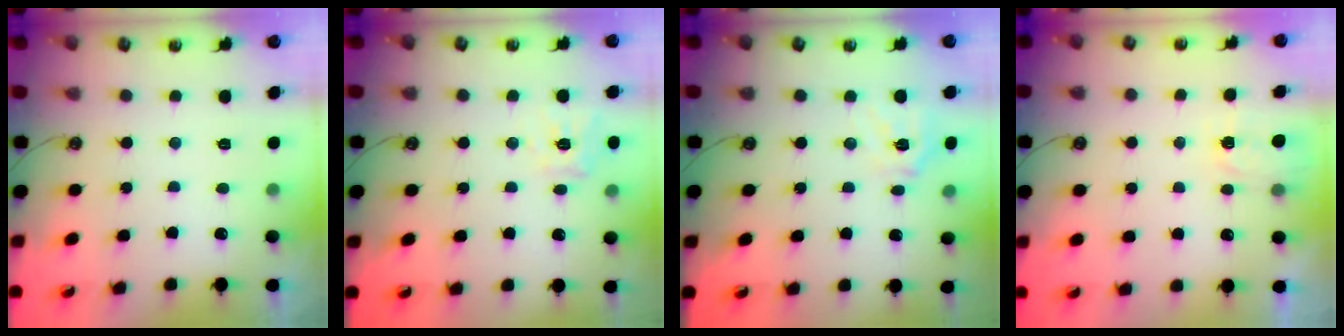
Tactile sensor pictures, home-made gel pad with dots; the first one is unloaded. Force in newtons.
{"total": 10.8, "press": 10.7, "slide": 1.3}
{"total": 12.3, "press": 12.1, "slide": 1.8}
{"total": 2.0, "press": 2.0, "slide": 0.3}